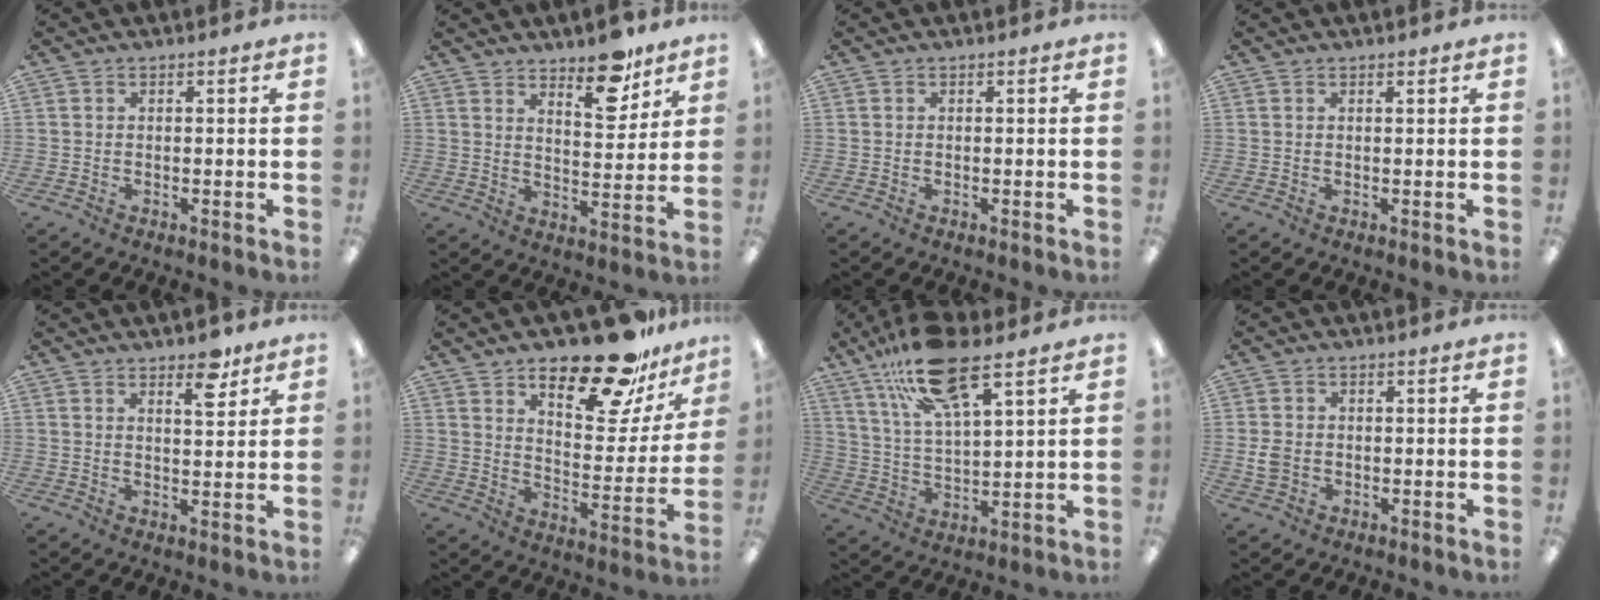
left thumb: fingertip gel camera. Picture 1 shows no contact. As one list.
[{"total": 10.2, "force": [7.9, 3.9, 5.2], "torque": [-0.052, -0.054, 0.132]}, {"total": 0.0}, {"total": 0.6, "force": [0.6, 0.1, 0.1], "torque": [-0.003, 0.001, 0.010]}, {"total": 6.8, "force": [4.7, 2.7, 4.1], "torque": [-0.036, -0.029, 0.074]}, {"total": 22.1, "force": [17.0, 7.7, 11.8], "torque": [-0.172, -0.111, 0.283]}, {"total": 18.1, "force": [12.0, 5.8, 12.2], "torque": [-0.224, -0.040, 0.206]}, {"total": 3.7, "force": [-0.3, 3.0, 2.1], "torque": [-0.028, 0.005, -0.004]}]